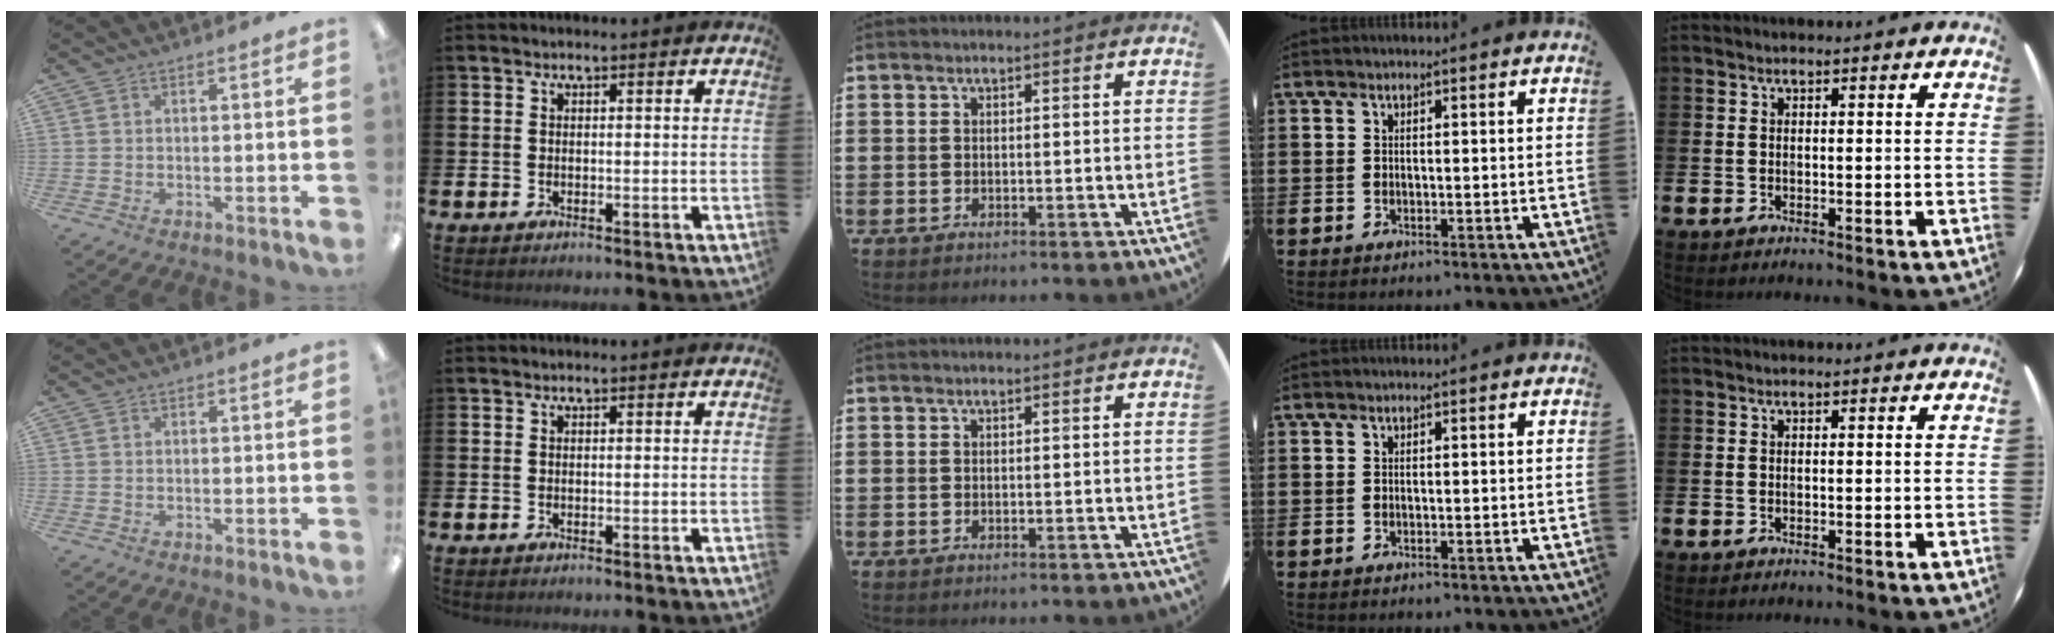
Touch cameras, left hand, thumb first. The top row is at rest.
{}